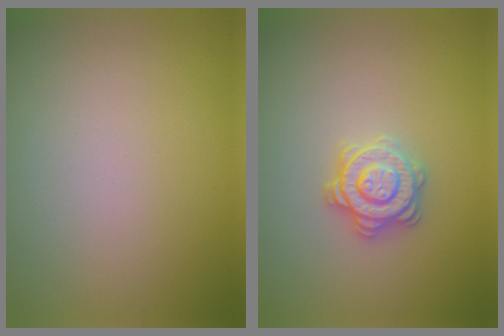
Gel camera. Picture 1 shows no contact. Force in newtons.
{"total": 2.9, "press": 2.9, "slide": 0.4}